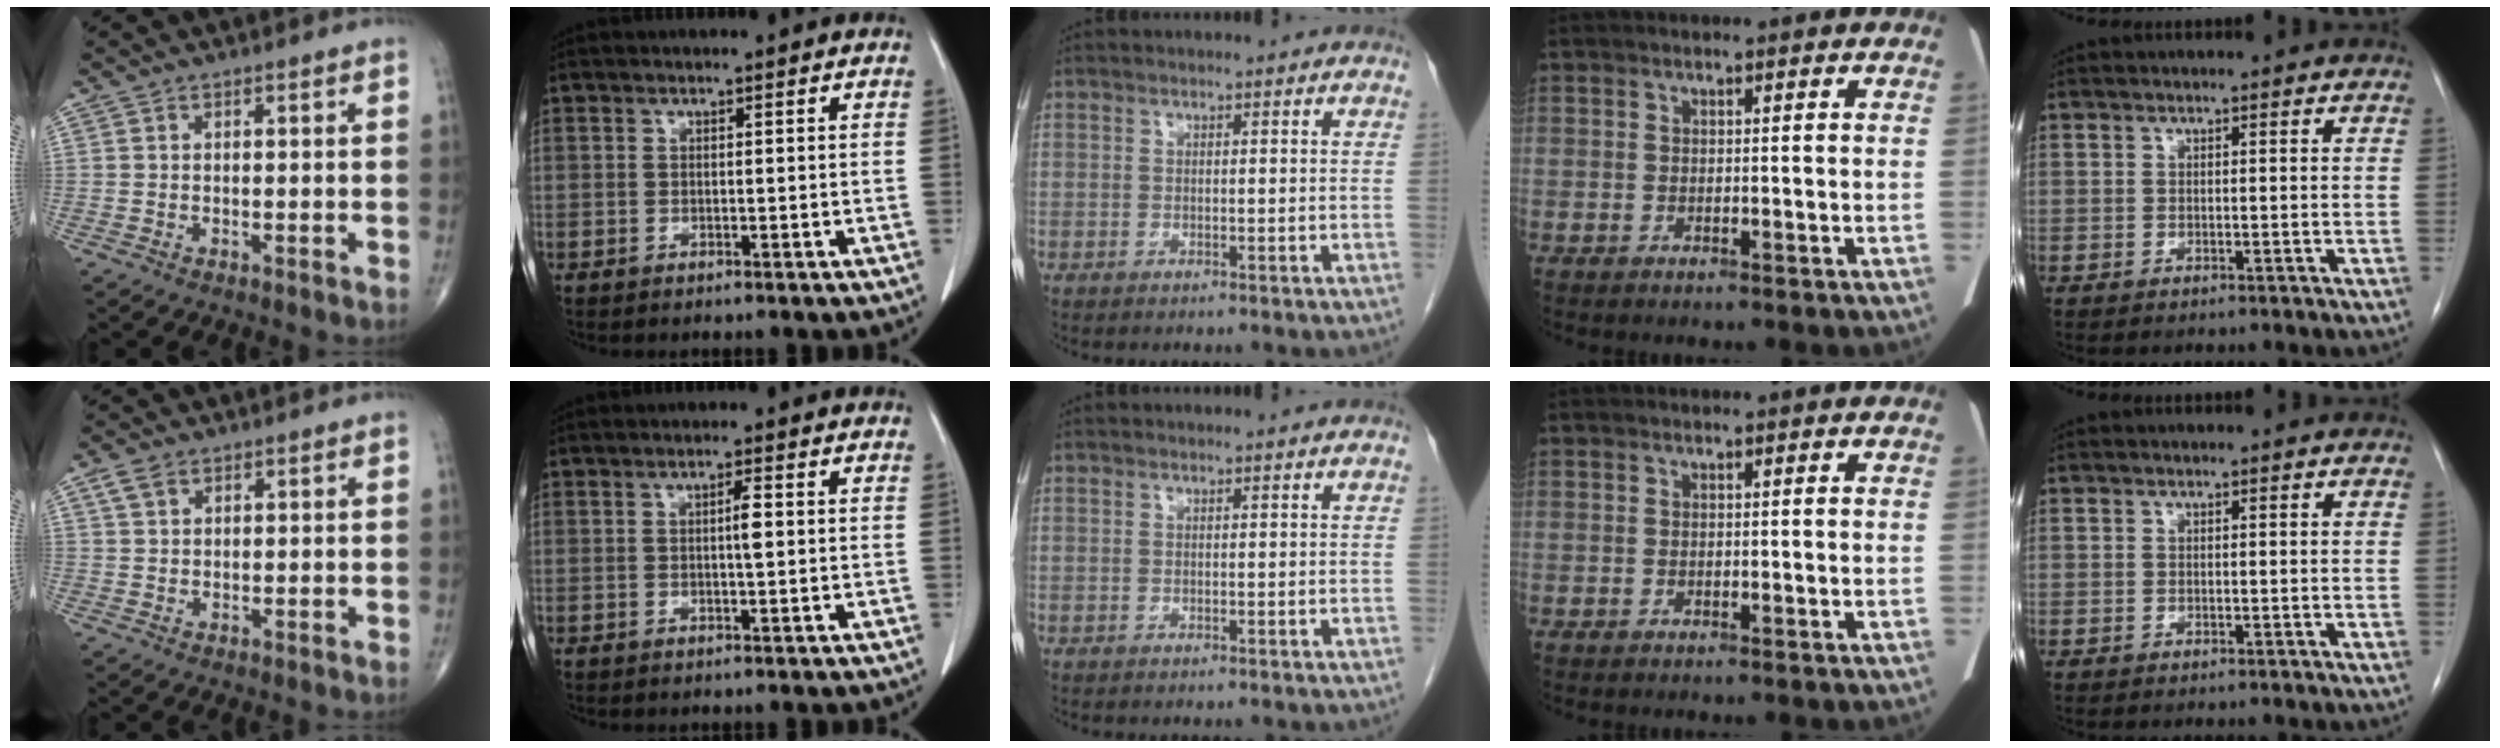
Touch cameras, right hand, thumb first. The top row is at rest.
{"thumb": {"total": 2.5, "force": [1.4, 1.6, 1.4], "torque": [-0.029, 0.006, 0.030]}, "index": {"total": 2.1, "force": [0.1, 0.2, 2.1], "torque": [-0.033, 0.002, 0.001]}}